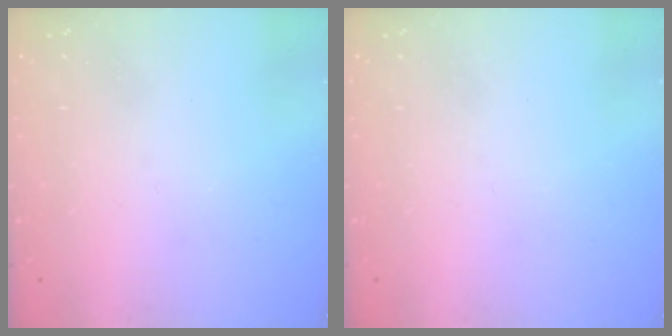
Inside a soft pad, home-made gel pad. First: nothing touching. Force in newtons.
{"total": 0.0}